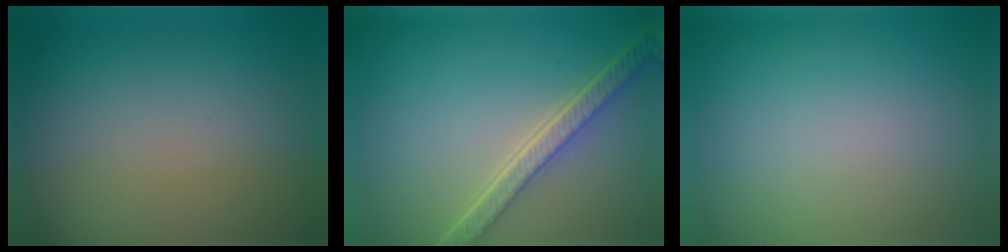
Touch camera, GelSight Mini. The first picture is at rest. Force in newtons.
{"total": 4.6, "press": 3.5, "slide": 2.9}
{"total": 0.0}